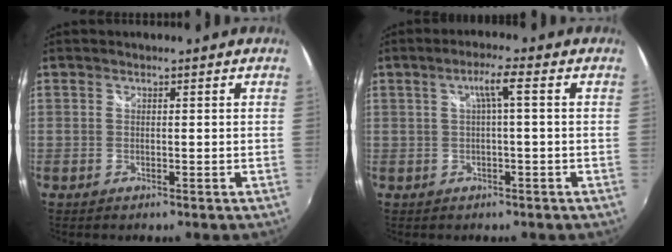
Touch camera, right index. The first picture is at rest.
{"total": 3.5, "force": [0.3, -0.2, 3.4], "torque": [-0.064, 0.006, 0.008]}